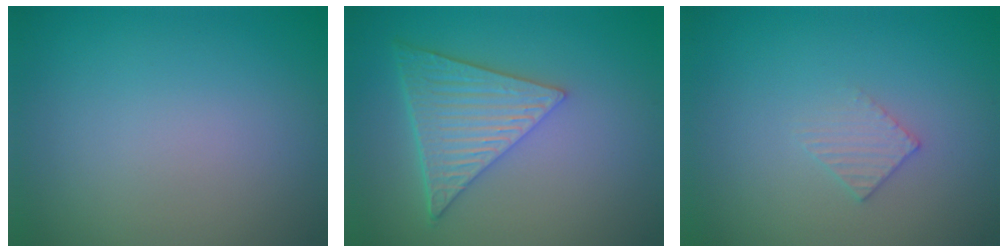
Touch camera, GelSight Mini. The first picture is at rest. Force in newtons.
{"total": 6.8, "press": 4.9, "slide": 4.7}
{"total": 1.4, "press": 1.4, "slide": 0.2}